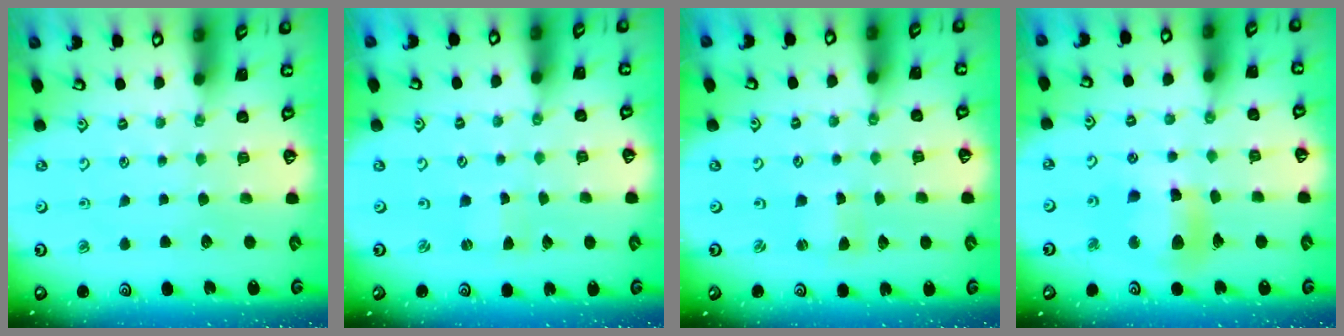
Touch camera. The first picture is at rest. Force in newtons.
{"total": 0.0}
{"total": 0.8, "press": 0.8, "slide": 0.2}
{"total": 12.7, "press": 12.5, "slide": 1.7}